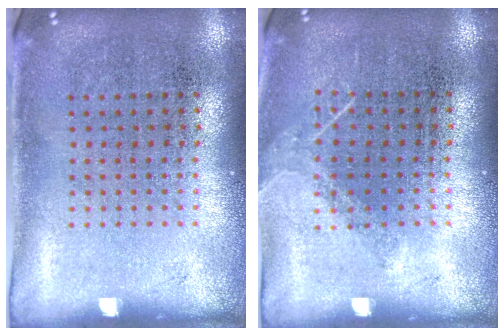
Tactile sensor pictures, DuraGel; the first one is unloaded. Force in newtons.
{"total": 1.0, "press": 0.9, "slide": 0.3}